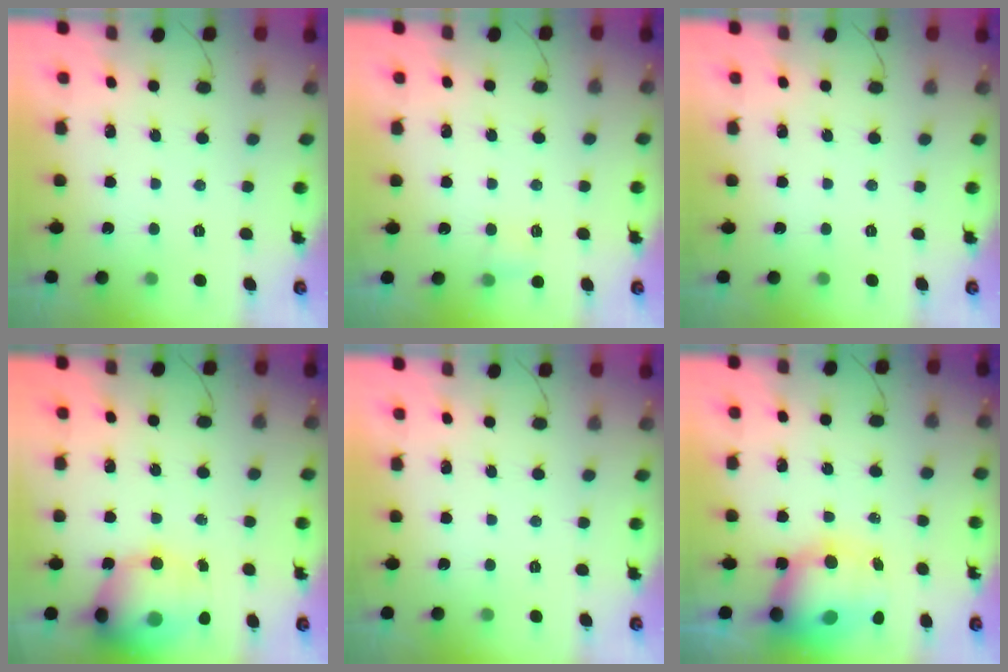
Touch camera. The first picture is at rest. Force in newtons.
{"total": 6.8, "press": 2.7, "slide": 6.3}
{"total": 0.0}
{"total": 19.3, "press": 18.8, "slide": 4.2}
{"total": 0.0}
{"total": 12.0, "press": 11.6, "slide": 3.0}